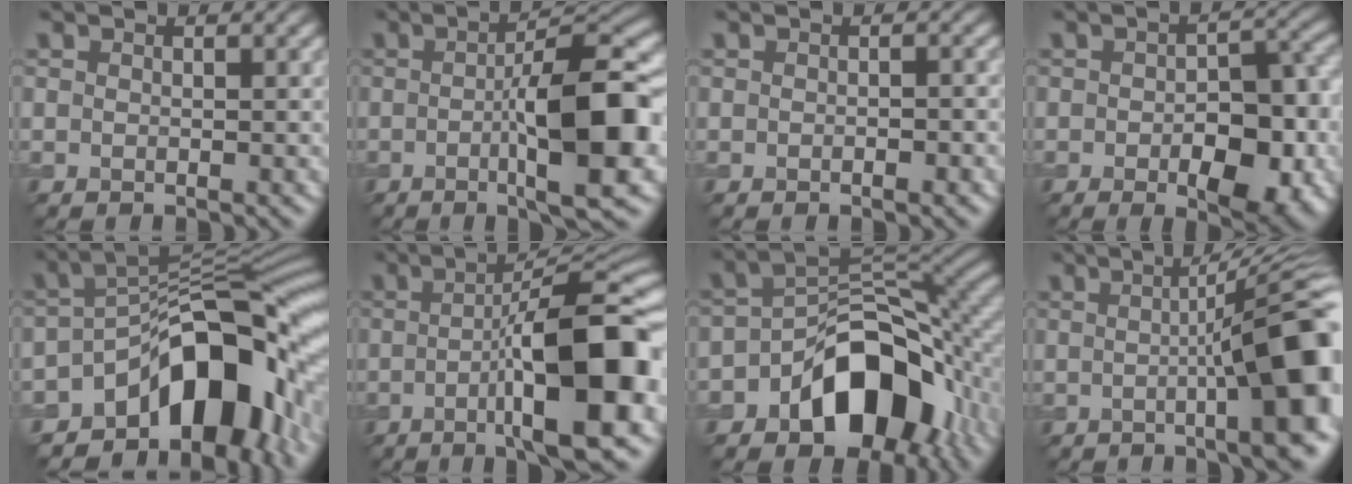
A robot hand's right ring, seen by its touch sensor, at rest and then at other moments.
{"total": 10.6, "force": [-1.4, 2.4, 10.3], "torque": [-0.138, 0.010, -0.018]}
{"total": 1.4, "force": [-0.5, 0.4, 1.2], "torque": [-0.008, 0.011, 0.000]}
{"total": 7.3, "force": [-2.1, 3.3, 6.2], "torque": [-0.085, -0.001, -0.021]}
{"total": 13.9, "force": [-6.6, 7.4, 9.7], "torque": [-0.104, 0.013, -0.106]}
{"total": 13.5, "force": [-2.3, 3.4, 12.9], "torque": [-0.172, 0.013, -0.030]}
{"total": 10.9, "force": [-4.5, 6.7, 7.3], "torque": [-0.099, 0.007, -0.067]}
{"total": 14.3, "force": [-0.7, 3.5, 13.8], "torque": [-0.117, 0.017, -0.006]}